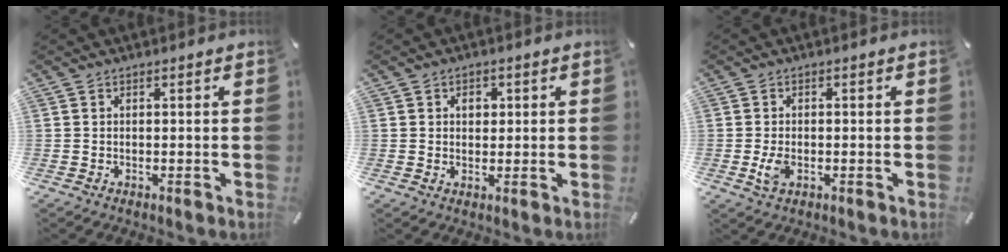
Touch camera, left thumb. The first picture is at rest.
{"total": 3.1, "force": [0.9, 2.5, 1.5], "torque": [-0.010, -0.003, 0.007]}
{"total": 3.6, "force": [-0.9, 2.3, 2.7], "torque": [-0.067, -0.005, -0.018]}